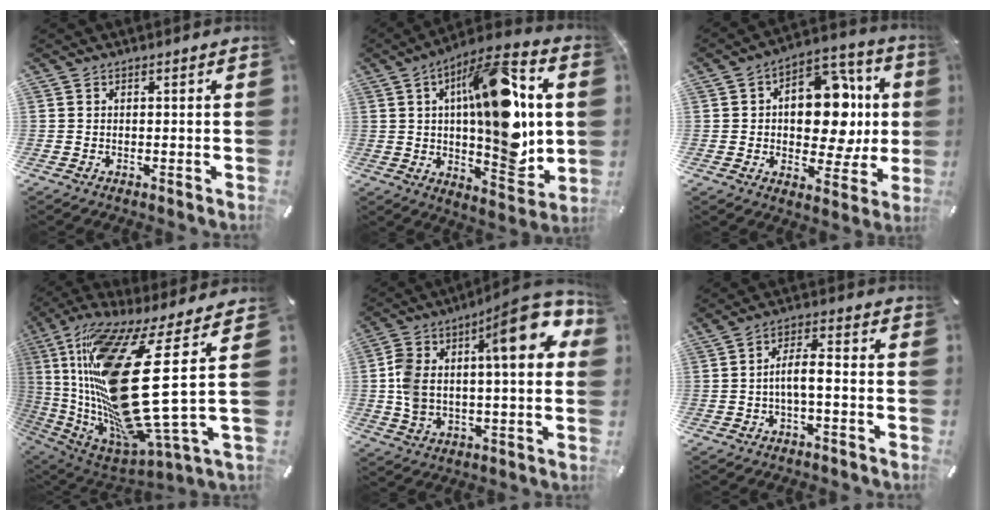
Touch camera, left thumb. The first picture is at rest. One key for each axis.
{"total": 22.0, "fx": 4.3, "fy": 8.7, "fz": 19.8, "tx": -0.295, "ty": -0.023, "tz": 0.062}
{"total": 16.8, "fx": 1.1, "fy": 11.1, "fz": 12.5, "tx": -0.152, "ty": -0.010, "tz": 0.021}
{"total": 34.5, "fx": 3.9, "fy": 12.5, "fz": 31.9, "tx": -0.556, "ty": -0.105, "tz": 0.117}
{"total": 21.6, "fx": 6.5, "fy": 9.9, "fz": 18.0, "tx": -0.268, "ty": -0.016, "tz": 0.097}
{"total": 5.9, "fx": -1.7, "fy": 1.9, "fz": 5.3, "tx": -0.091, "ty": 0.014, "tz": -0.031}